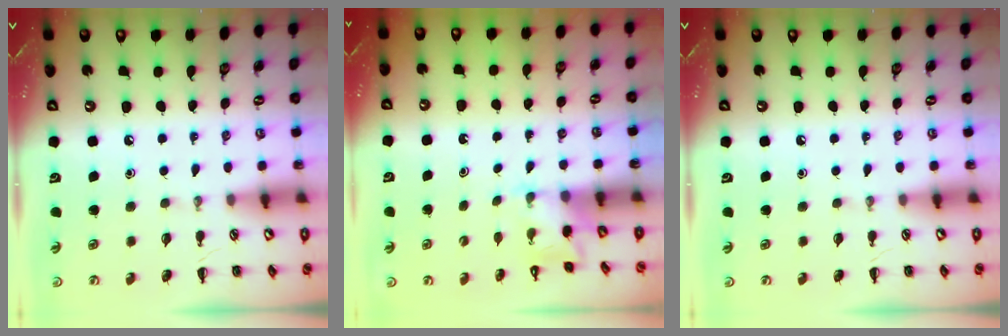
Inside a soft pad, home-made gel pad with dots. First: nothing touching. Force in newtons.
{"total": 2.0, "press": 2.0, "slide": 0.5}
{"total": 0.0}